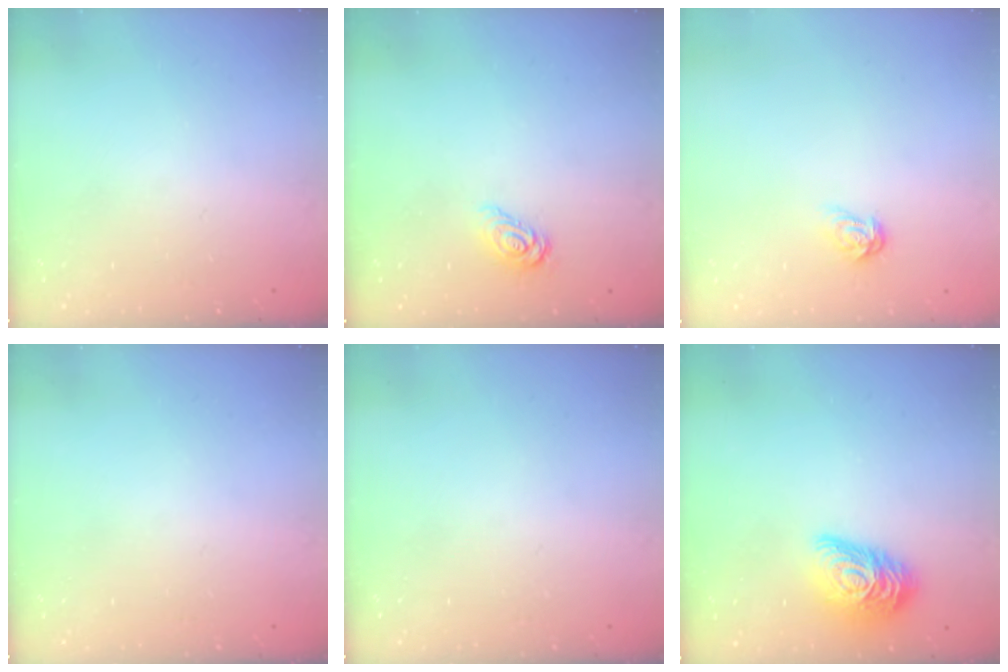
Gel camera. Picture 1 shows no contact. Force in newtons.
{"total": 5.8, "press": 5.8, "slide": 0.3}
{"total": 4.8, "press": 4.7, "slide": 0.5}
{"total": 0.0}
{"total": 0.0}
{"total": 13.9, "press": 13.9, "slide": 0.7}